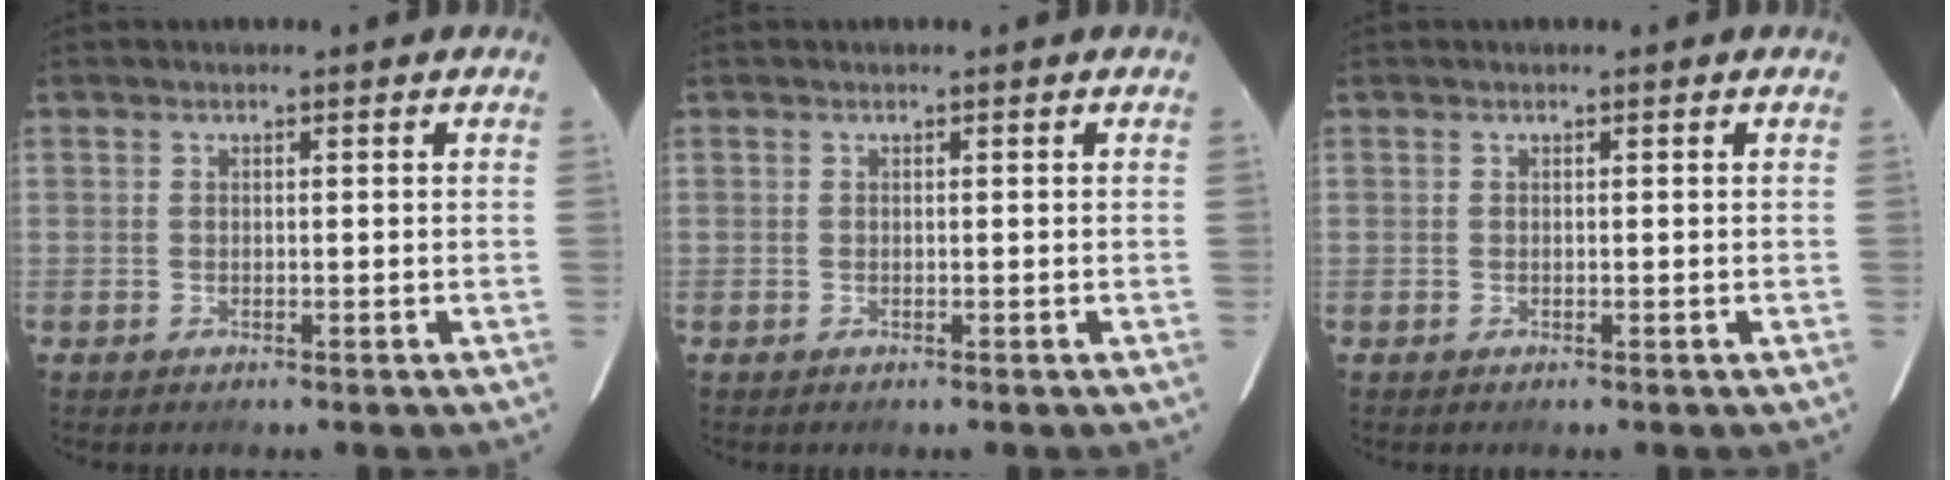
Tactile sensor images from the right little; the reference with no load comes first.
{"total": 0.0}
{"total": 0.0}